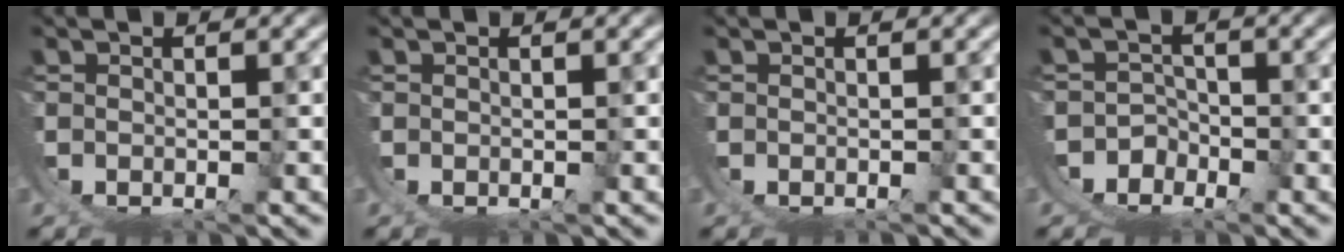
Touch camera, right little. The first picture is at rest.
{"total": 0.0}
{"total": 0.0}
{"total": 5.7, "force": [-1.4, 5.1, 2.1], "torque": [-0.068, -0.015, -0.026]}